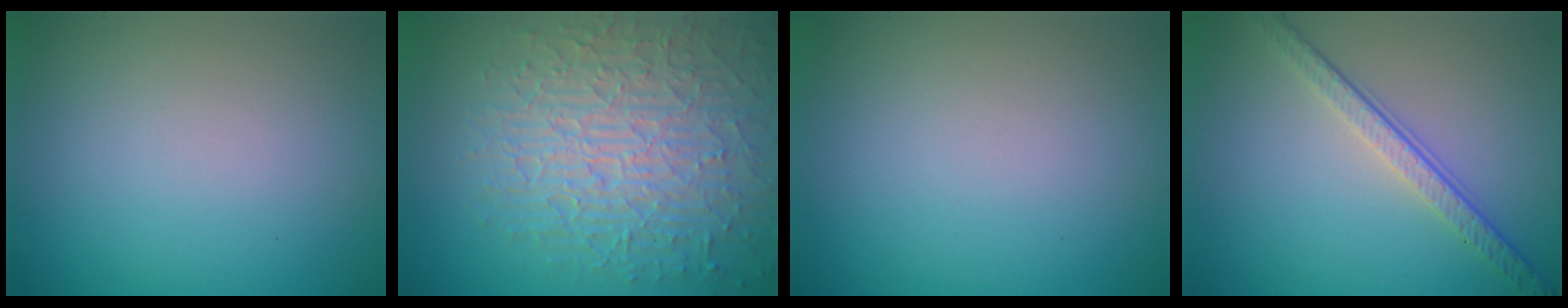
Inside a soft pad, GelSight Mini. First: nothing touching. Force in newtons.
{"total": 8.8, "press": 6.0, "slide": 6.4}
{"total": 0.0}
{"total": 3.9, "press": 2.8, "slide": 2.7}